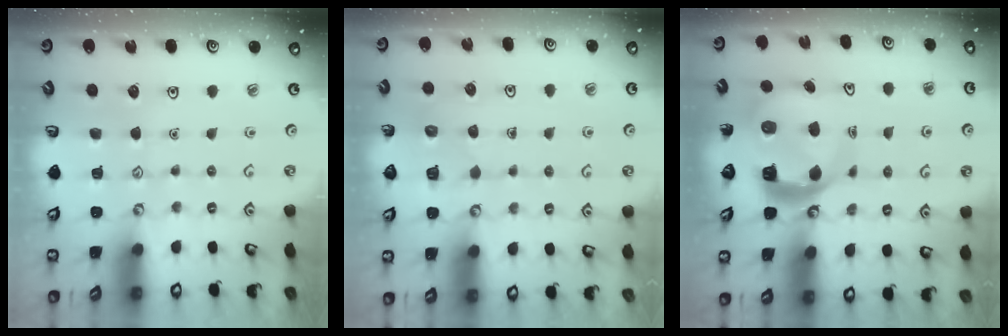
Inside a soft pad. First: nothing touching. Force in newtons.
{"total": 2.2, "press": 2.2, "slide": 0.1}
{"total": 9.8, "press": 9.8, "slide": 1.1}